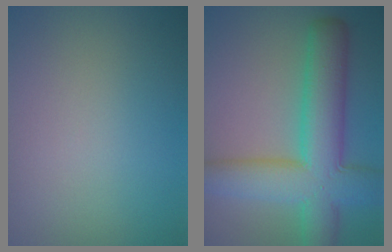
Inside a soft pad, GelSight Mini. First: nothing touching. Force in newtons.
{"total": 9.6, "press": 9.6, "slide": 0.3}